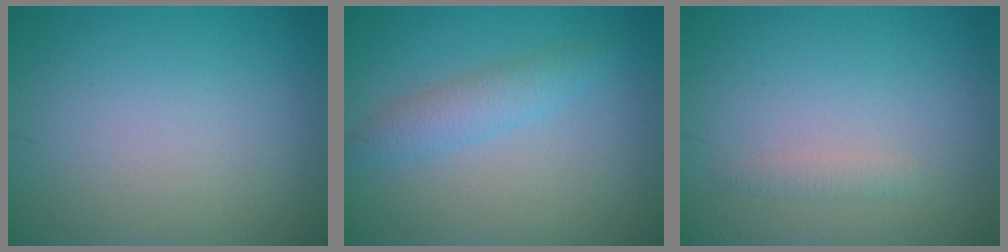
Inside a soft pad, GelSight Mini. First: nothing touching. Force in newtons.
{"total": 2.5, "press": 2.5, "slide": 0.1}
{"total": 0.9, "press": 0.9, "slide": 0.0}